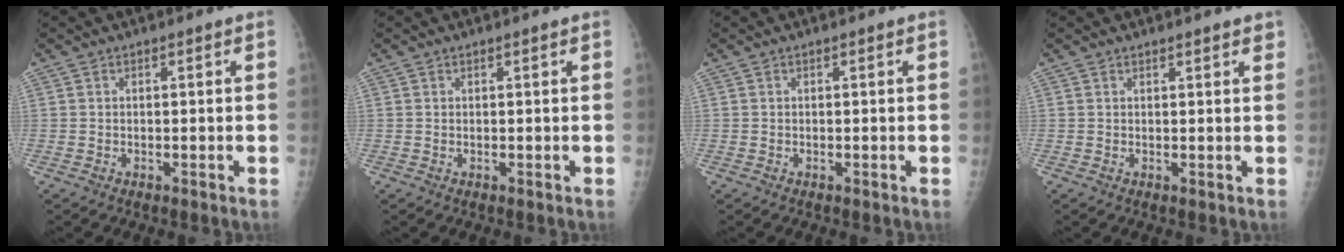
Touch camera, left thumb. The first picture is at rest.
{"total": 0.0}
{"total": 0.0}
{"total": 2.2, "force": [1.8, 0.5, 1.0], "torque": [-0.003, -0.001, 0.020]}